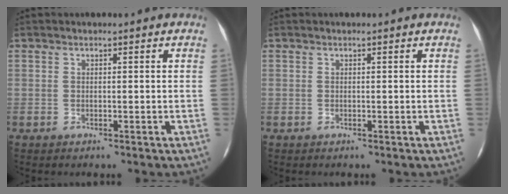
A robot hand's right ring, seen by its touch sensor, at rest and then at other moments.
{"total": 0.0}